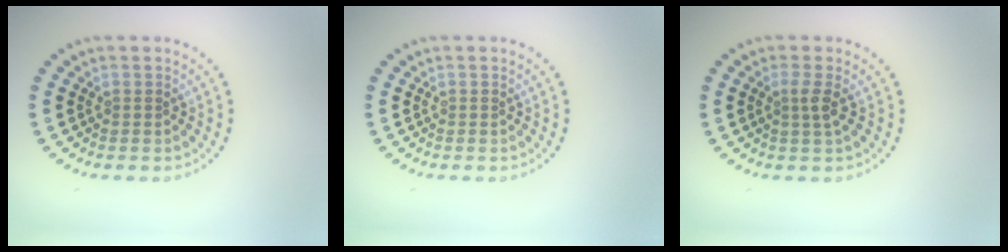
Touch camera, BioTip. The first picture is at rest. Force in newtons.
{"total": 0.0}
{"total": 1.6, "press": 1.1, "slide": 1.2}